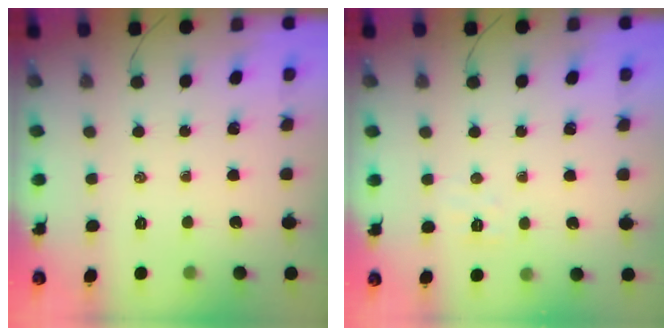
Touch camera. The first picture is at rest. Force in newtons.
{"total": 4.4, "press": 4.3, "slide": 0.8}